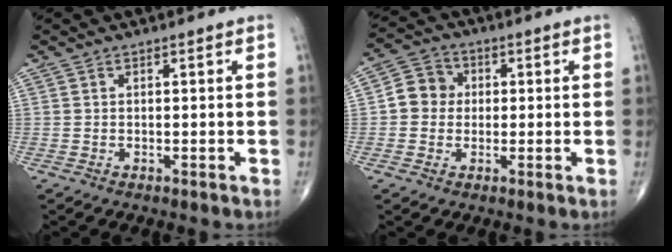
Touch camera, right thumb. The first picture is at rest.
{"total": 6.2, "force": [0.2, 5.7, 2.4], "torque": [-0.021, 0.014, -0.009]}